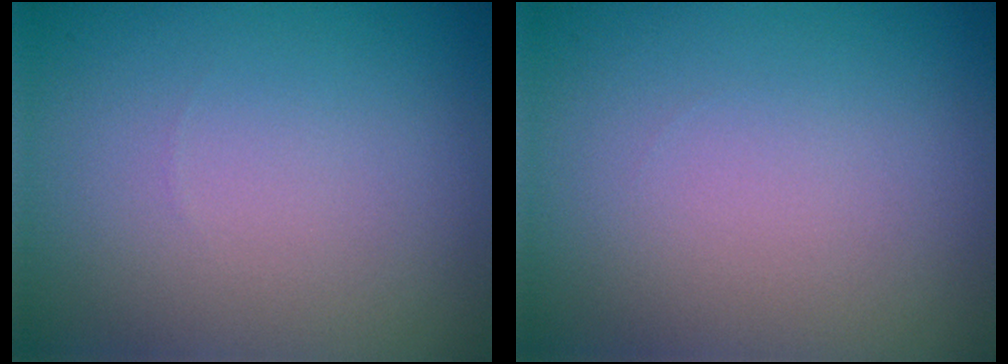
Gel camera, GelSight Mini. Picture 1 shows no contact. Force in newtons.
{"total": 0.0}